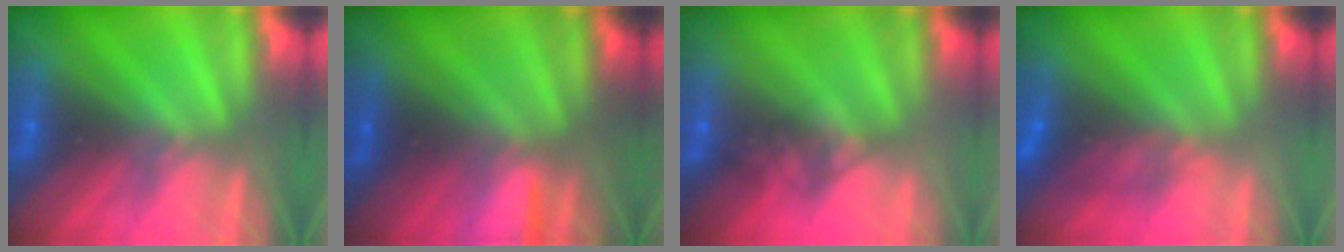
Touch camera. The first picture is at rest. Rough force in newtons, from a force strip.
{"total": 1.4}
{"total": 1.6}
{"total": 4.8}